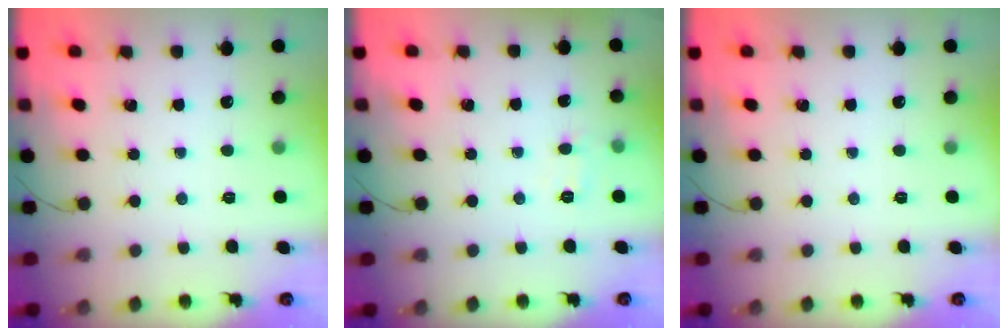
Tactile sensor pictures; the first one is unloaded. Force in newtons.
{"total": 5.1, "press": 4.9, "slide": 1.4}
{"total": 0.0}